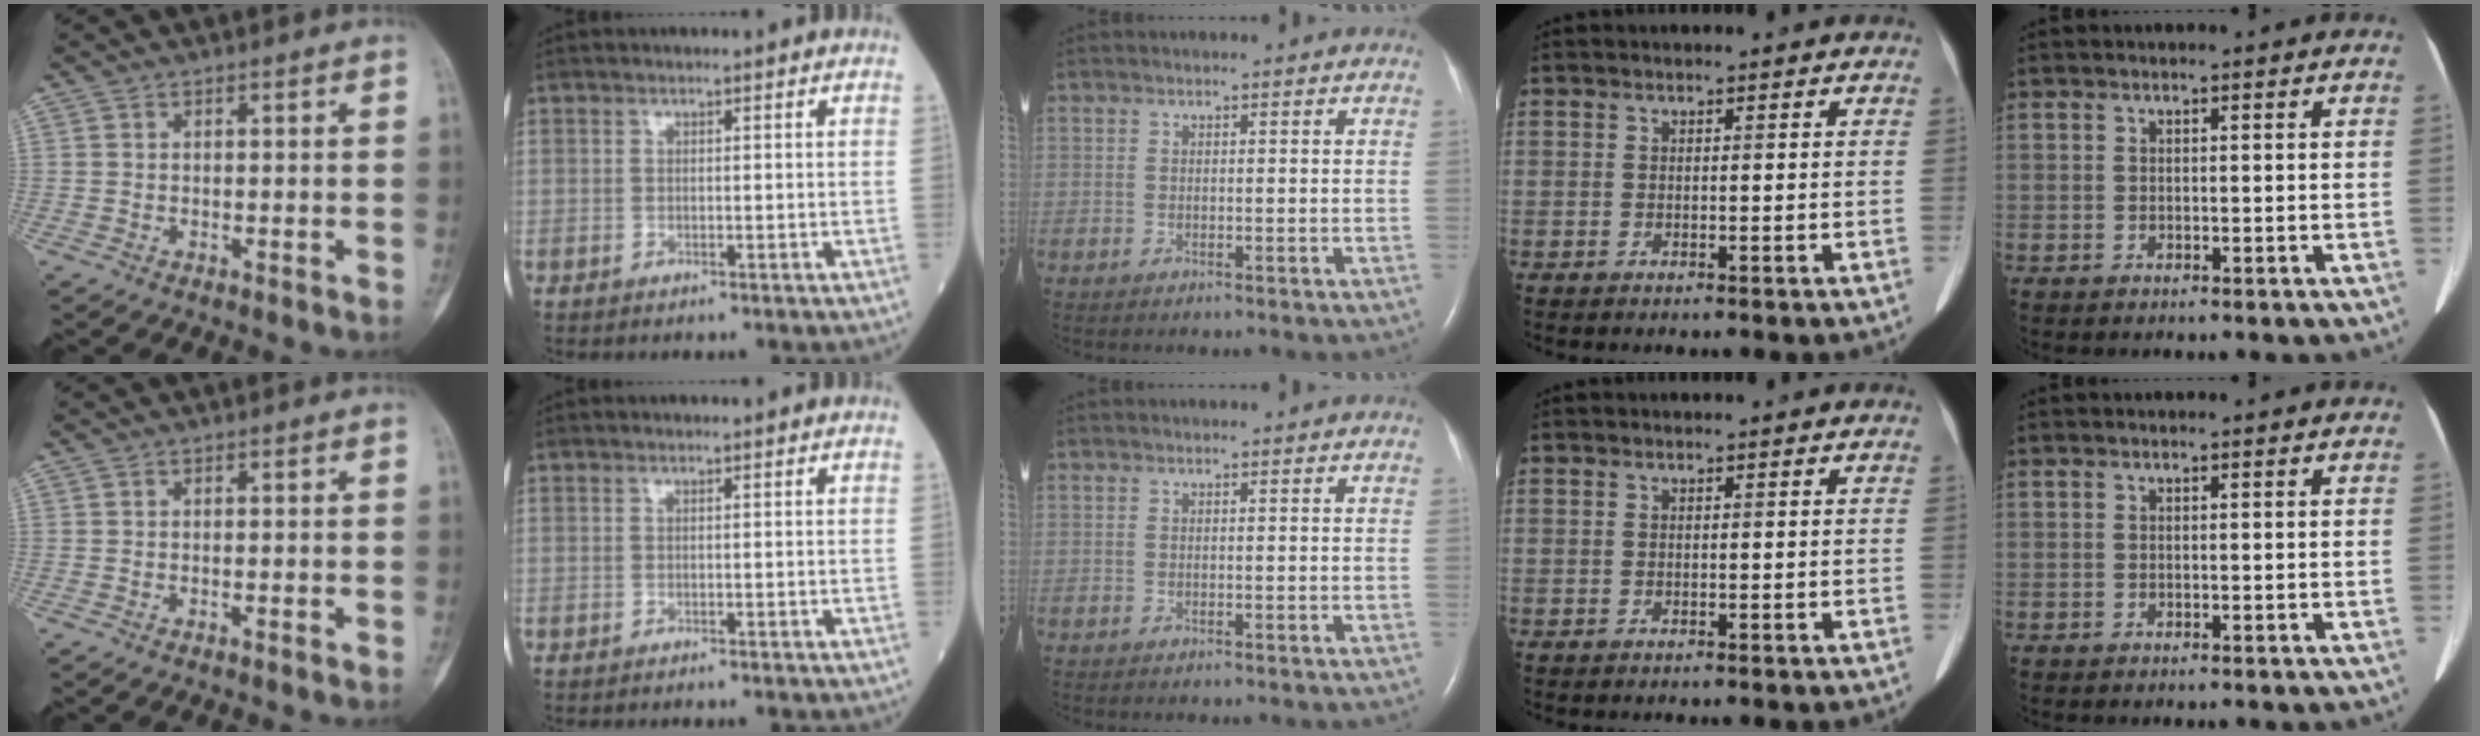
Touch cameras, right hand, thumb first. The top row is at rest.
{"thumb": {"total": 0.5, "force": [-0.4, -0.1, 0.4], "torque": [-0.007, 0.000, -0.003]}, "index": {"total": 0.9, "force": [-0.7, 0.0, 0.5], "torque": [-0.009, 0.000, -0.007]}}